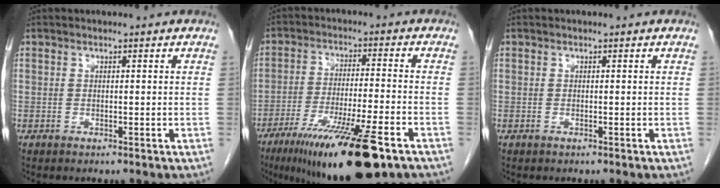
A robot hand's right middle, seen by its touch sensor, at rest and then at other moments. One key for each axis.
{"total": 17.7, "fx": -11.1, "fy": 1.7, "fz": 13.7, "tx": -0.208, "ty": -0.043, "tz": -0.182}
{"total": 0.0}